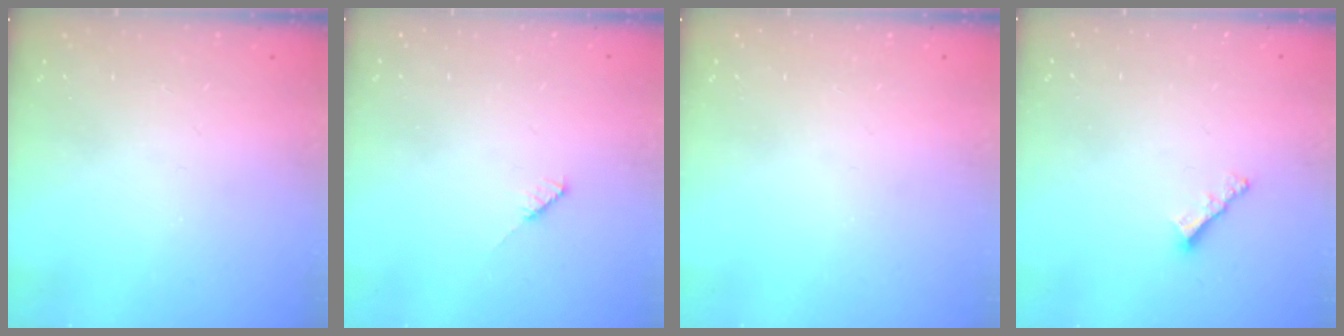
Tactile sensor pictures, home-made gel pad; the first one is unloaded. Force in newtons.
{"total": 3.0, "press": 3.0, "slide": 0.2}
{"total": 0.0}
{"total": 2.9, "press": 2.9, "slide": 0.3}